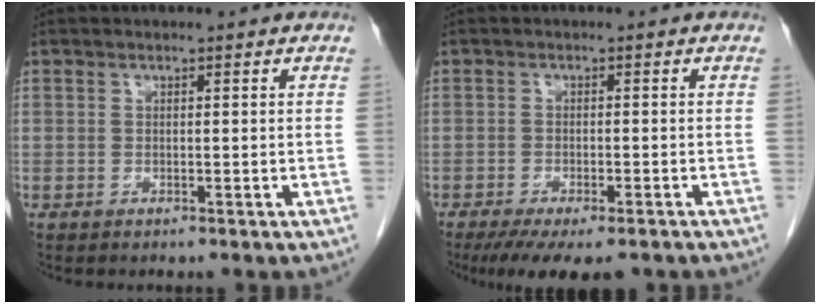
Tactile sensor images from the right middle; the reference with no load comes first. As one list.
[{"total": 9.7, "force": [-7.4, 2.7, 5.7], "torque": [-0.082, -0.015, -0.107]}]